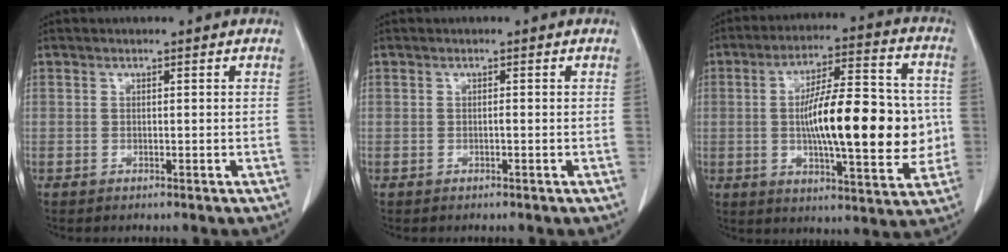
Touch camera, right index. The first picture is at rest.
{"total": 0.0}
{"total": 19.2, "force": [-0.8, 4.8, 18.5], "torque": [-0.295, 0.017, -0.010]}